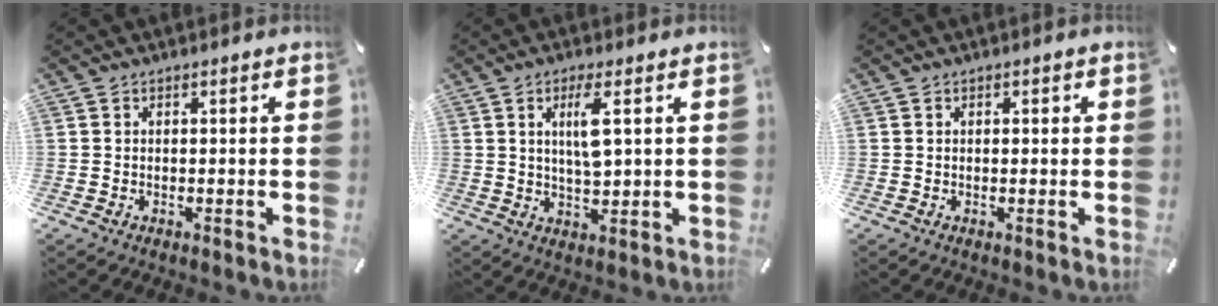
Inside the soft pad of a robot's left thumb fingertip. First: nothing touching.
{"total": 6.8, "force": [2.2, 1.7, 6.3], "torque": [-0.112, -0.007, 0.031]}
{"total": 0.6, "force": [0.0, 0.4, 0.4], "torque": [-0.009, 0.002, -0.001]}